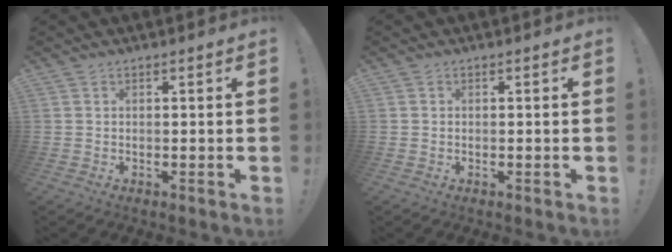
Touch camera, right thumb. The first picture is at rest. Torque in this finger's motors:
{"motor_torque": [0.24, 0.13, 0.04, -0.09, 0.00]}